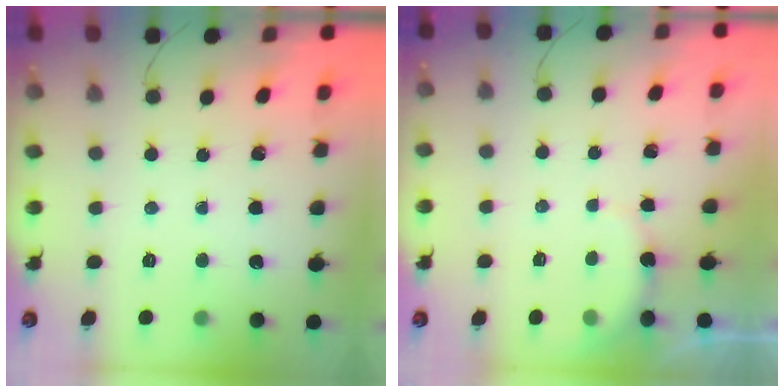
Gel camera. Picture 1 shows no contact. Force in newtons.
{"total": 2.3, "press": 2.2, "slide": 0.6}